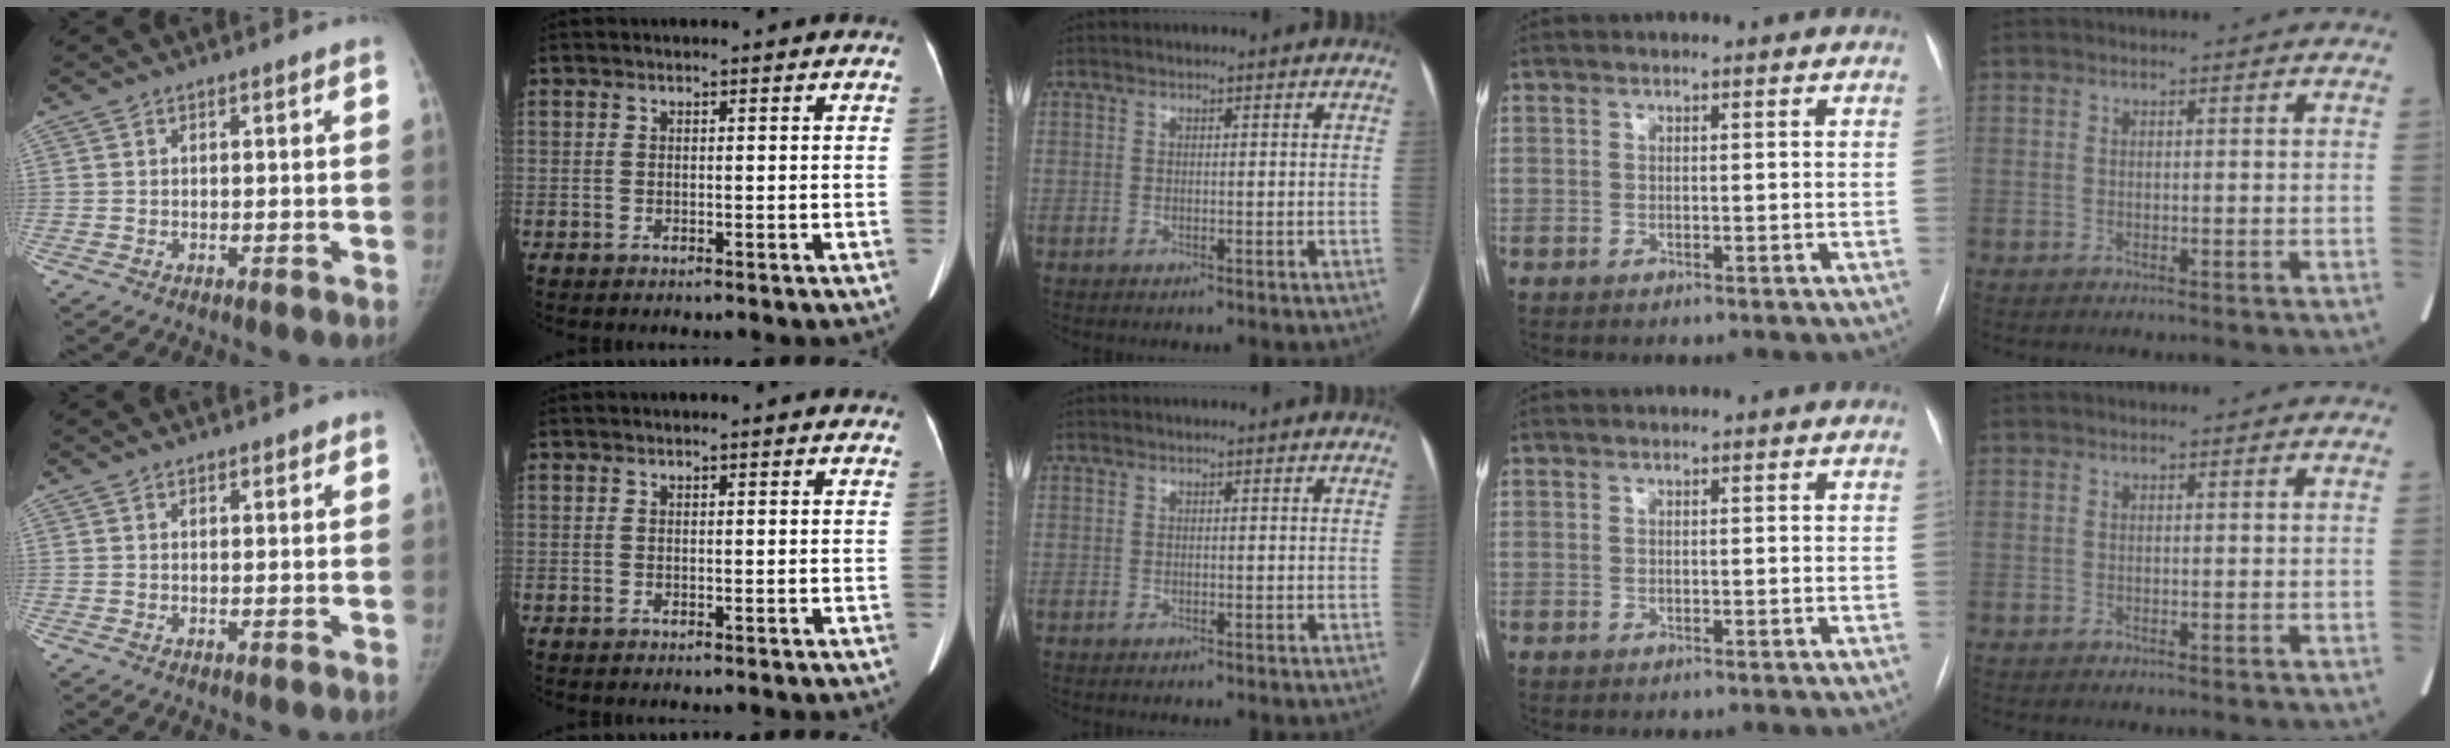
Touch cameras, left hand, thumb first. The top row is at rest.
{"thumb": {"total": 1.2, "force": [0.9, 0.7, 0.4], "torque": [0.007, -0.004, 0.008]}, "index": {"total": 2.6, "force": [2.4, 0.2, 1.0], "torque": [-0.013, 0.012, 0.020]}}